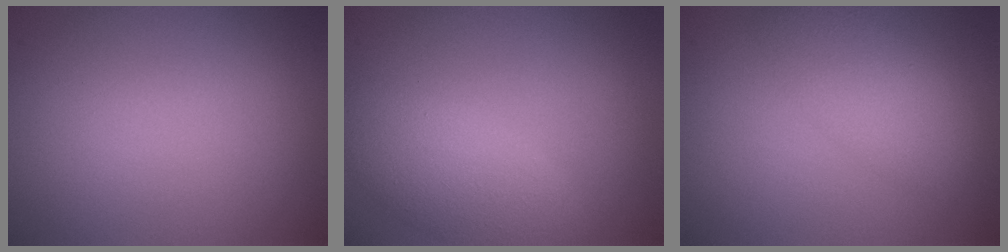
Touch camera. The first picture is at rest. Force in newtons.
{"total": 3.9, "press": 3.9, "slide": 0.1}
{"total": 3.6, "press": 3.6, "slide": 0.1}